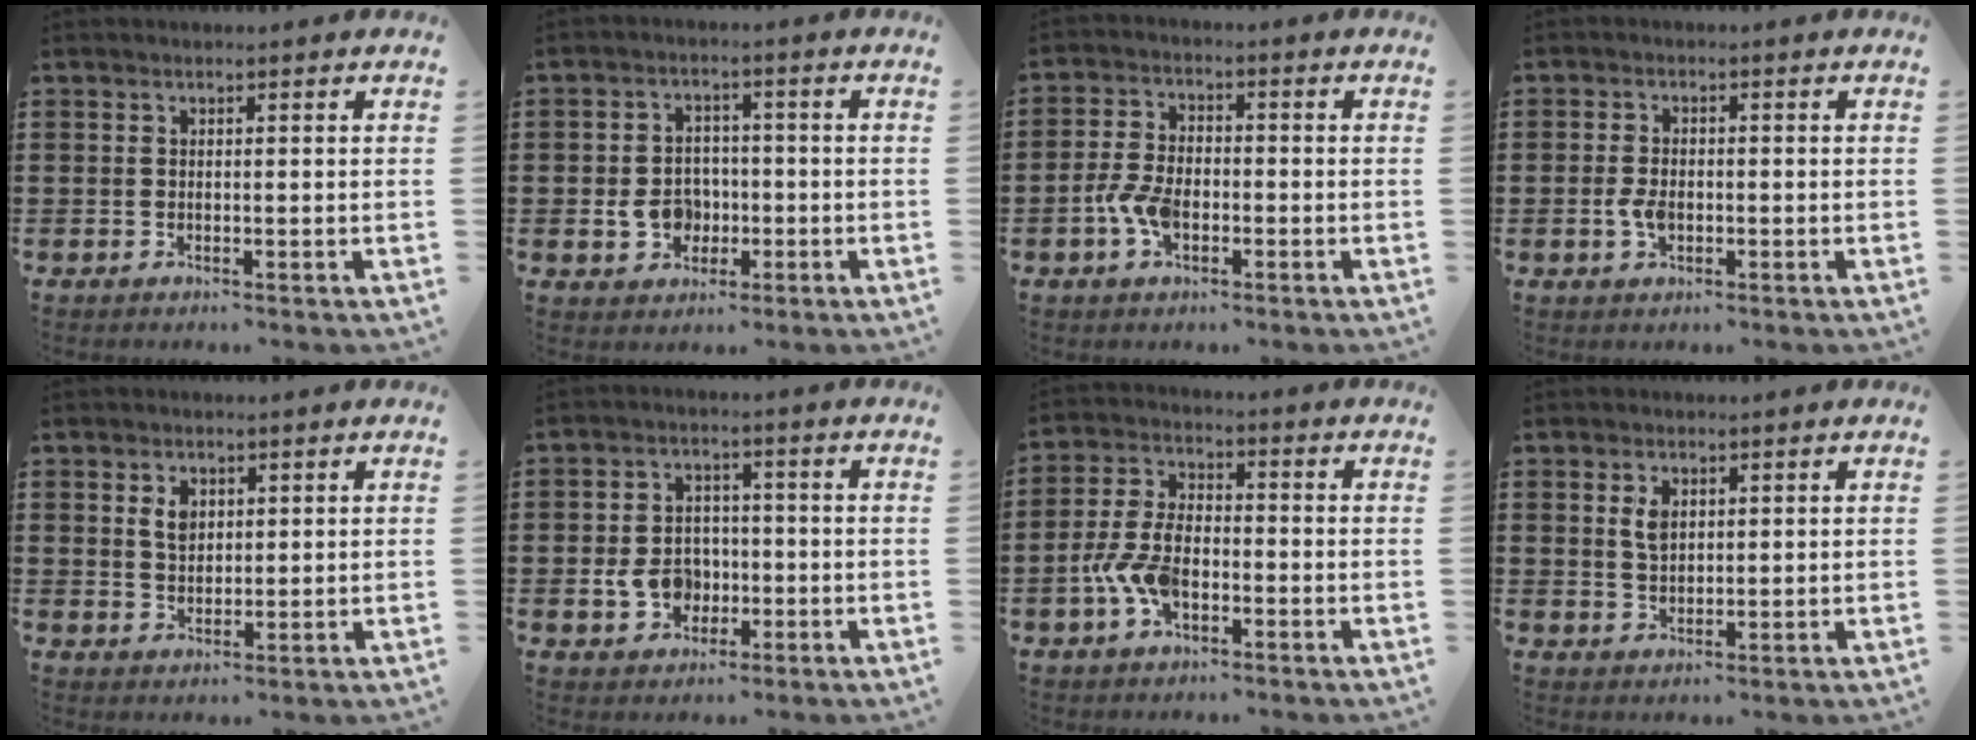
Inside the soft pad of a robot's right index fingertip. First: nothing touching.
{"total": 5.7, "force": [-1.3, 4.6, 3.2], "torque": [-0.081, 0.006, -0.027]}
{"total": 5.2, "force": [-2.0, 2.9, 3.8], "torque": [-0.094, -0.001, -0.040]}
{"total": 3.0, "force": [-0.8, 1.8, 2.2], "torque": [-0.063, -0.007, -0.020]}
{"total": 3.0, "force": [1.2, 2.0, 1.9], "torque": [-0.045, 0.008, 0.021]}
{"total": 6.3, "force": [-1.5, 5.0, 3.6], "torque": [-0.088, 0.009, -0.030]}
{"total": 7.5, "force": [-2.7, 4.0, 5.7], "torque": [-0.145, -0.003, -0.058]}
{"total": 2.9, "force": [1.1, 1.6, 2.1], "torque": [-0.048, 0.005, 0.019]}